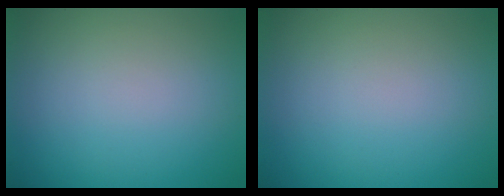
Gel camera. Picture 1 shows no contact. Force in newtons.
{"total": 0.0}